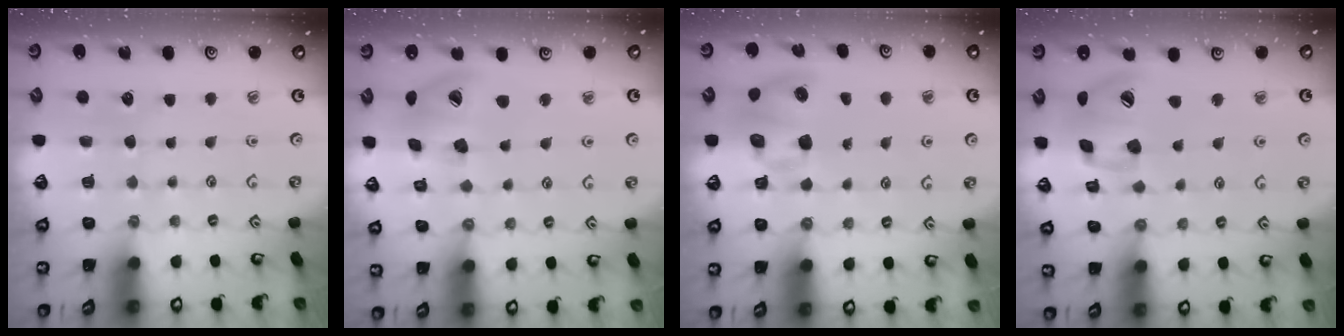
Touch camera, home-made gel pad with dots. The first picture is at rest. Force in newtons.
{"total": 15.6, "press": 15.4, "slide": 2.3}
{"total": 9.4, "press": 9.2, "slide": 1.7}
{"total": 15.8, "press": 15.6, "slide": 2.5}